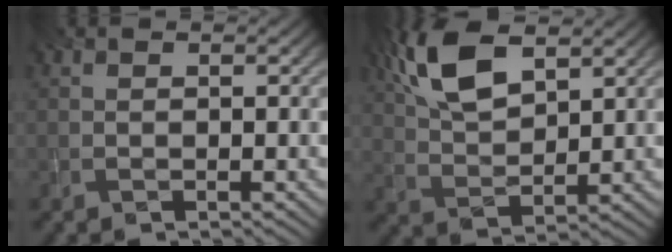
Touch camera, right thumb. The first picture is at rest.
{"total": 9.5, "force": [4.9, 4.2, 7.0], "torque": [-0.167, 0.015, 0.101]}